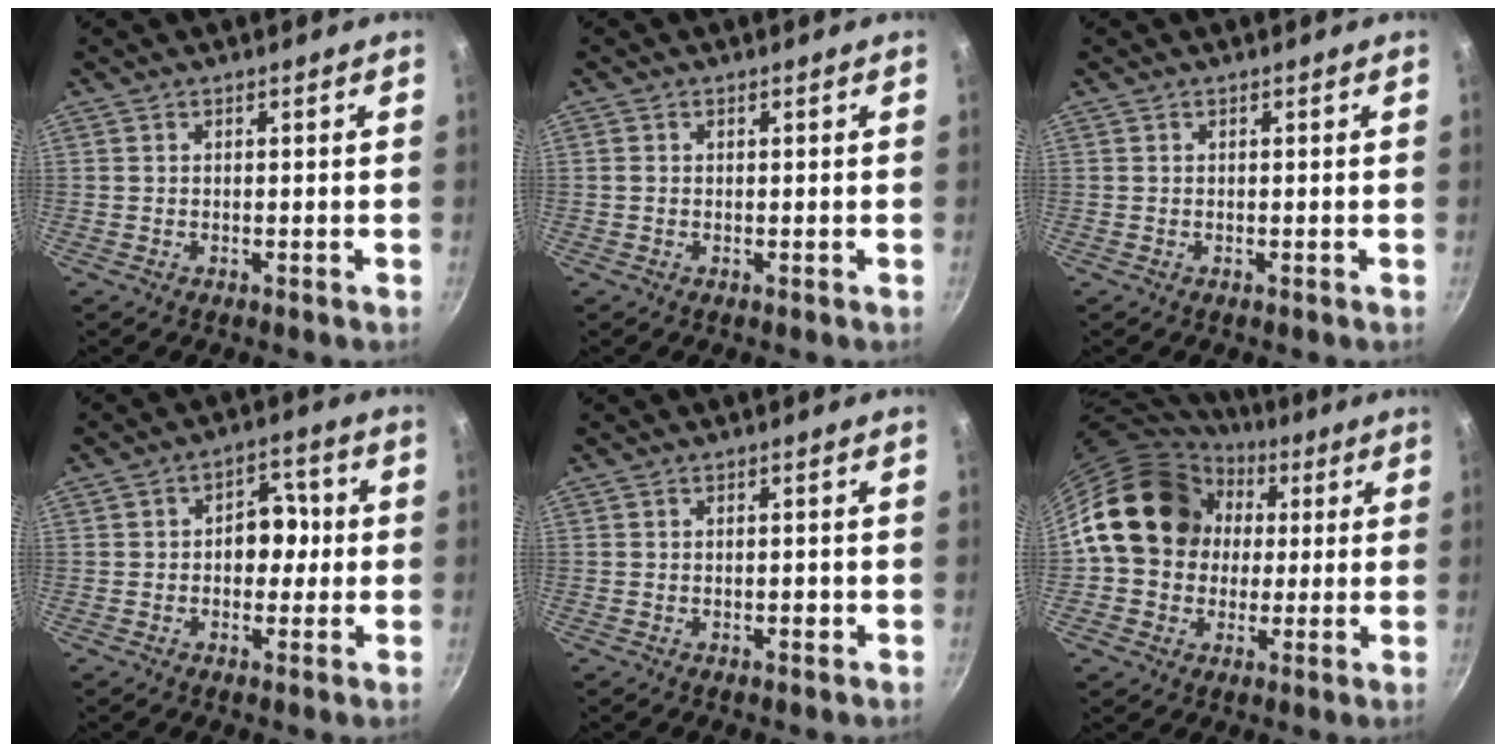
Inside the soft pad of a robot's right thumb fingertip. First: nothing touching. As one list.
[{"total": 0.7, "force": [0.2, 0.6, 0.4], "torque": [-0.007, 0.003, 0.003]}, {"total": 0.0}, {"total": 7.2, "force": [-0.1, 5.4, 4.8], "torque": [-0.010, 0.020, -0.007]}, {"total": 1.1, "force": [-0.3, 0.6, 0.9], "torque": [-0.010, 0.003, -0.005]}, {"total": 18.5, "force": [3.2, 15.4, 9.7], "torque": [-0.135, 0.034, 0.048]}]